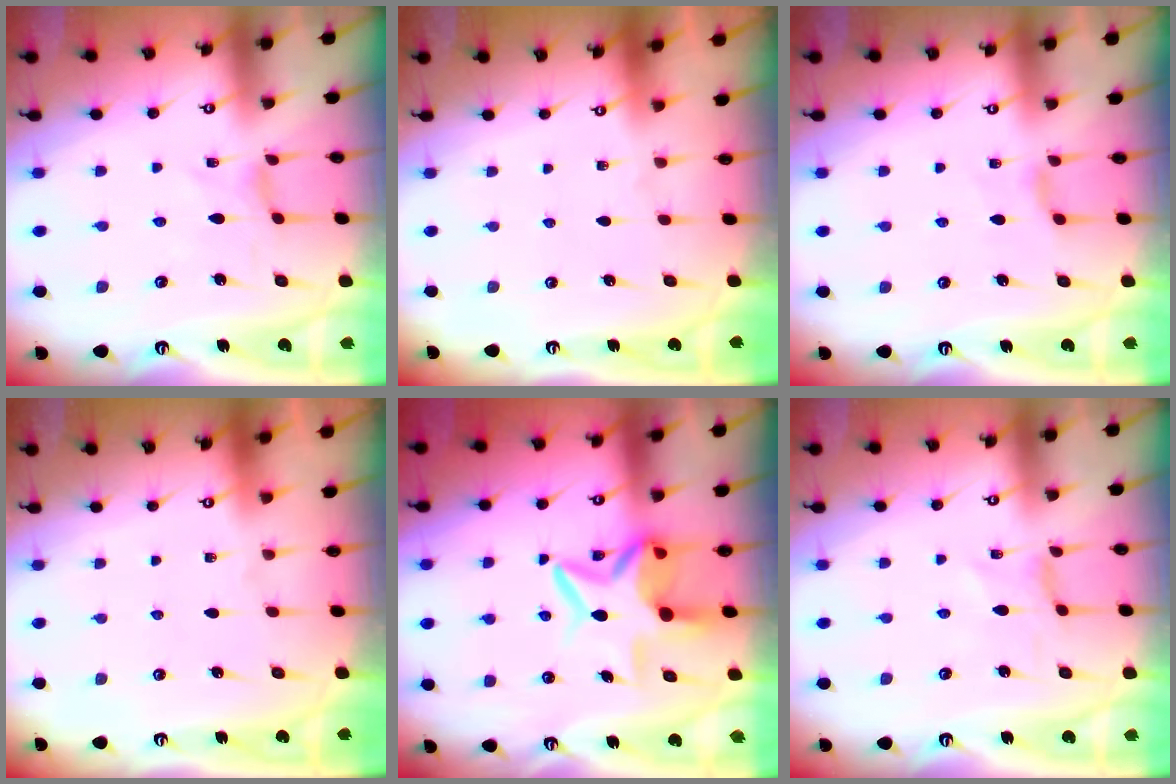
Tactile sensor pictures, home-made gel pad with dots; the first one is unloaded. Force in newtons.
{"total": 0.0}
{"total": 4.1, "press": 4.1, "slide": 0.6}
{"total": 0.0}
{"total": 9.7, "press": 9.7, "slide": 1.1}
{"total": 0.0}